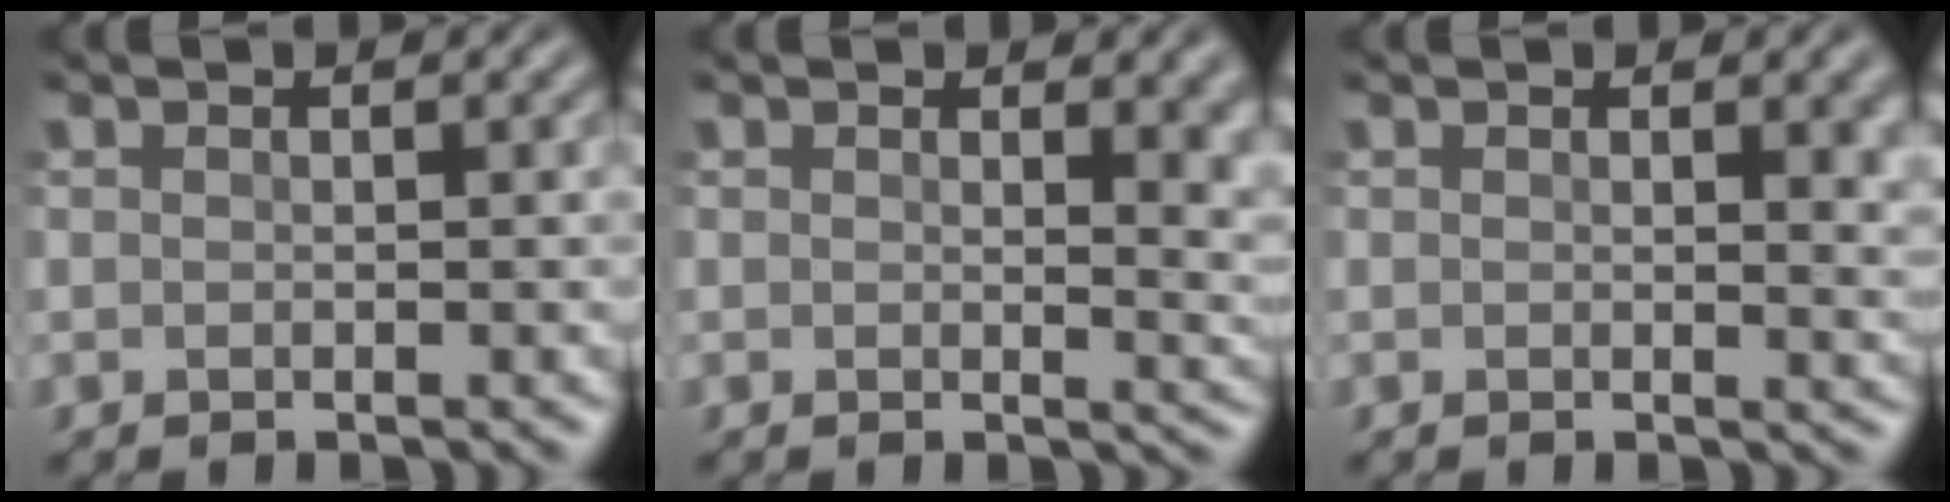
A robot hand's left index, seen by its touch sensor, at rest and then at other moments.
{"total": 4.3, "force": [1.3, 1.9, 3.6], "torque": [-0.026, -0.010, 0.023]}
{"total": 2.8, "force": [0.8, 0.9, 2.5], "torque": [-0.019, 0.001, 0.011]}